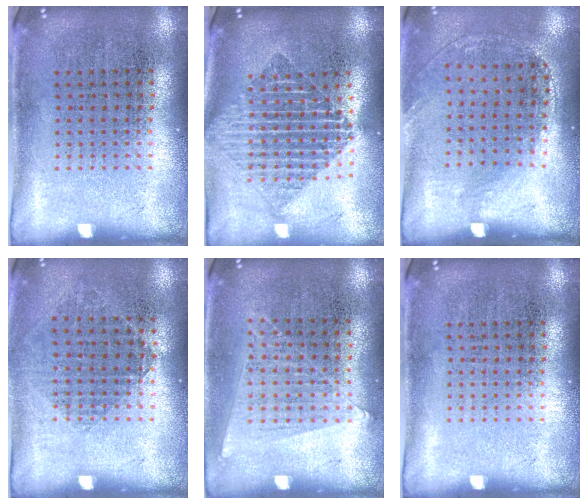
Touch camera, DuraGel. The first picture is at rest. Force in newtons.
{"total": 1.9, "press": 1.6, "slide": 1.1}
{"total": 1.4, "press": 1.0, "slide": 1.0}
{"total": 0.8, "press": 0.8, "slide": 0.3}
{"total": 1.1, "press": 1.1, "slide": 0.4}
{"total": 0.0}